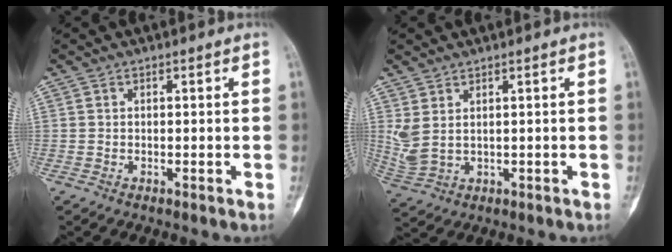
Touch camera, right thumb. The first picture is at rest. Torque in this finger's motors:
{"motor_torque": [-0.59, 0.01, 0.67, 0.17, -0.05]}